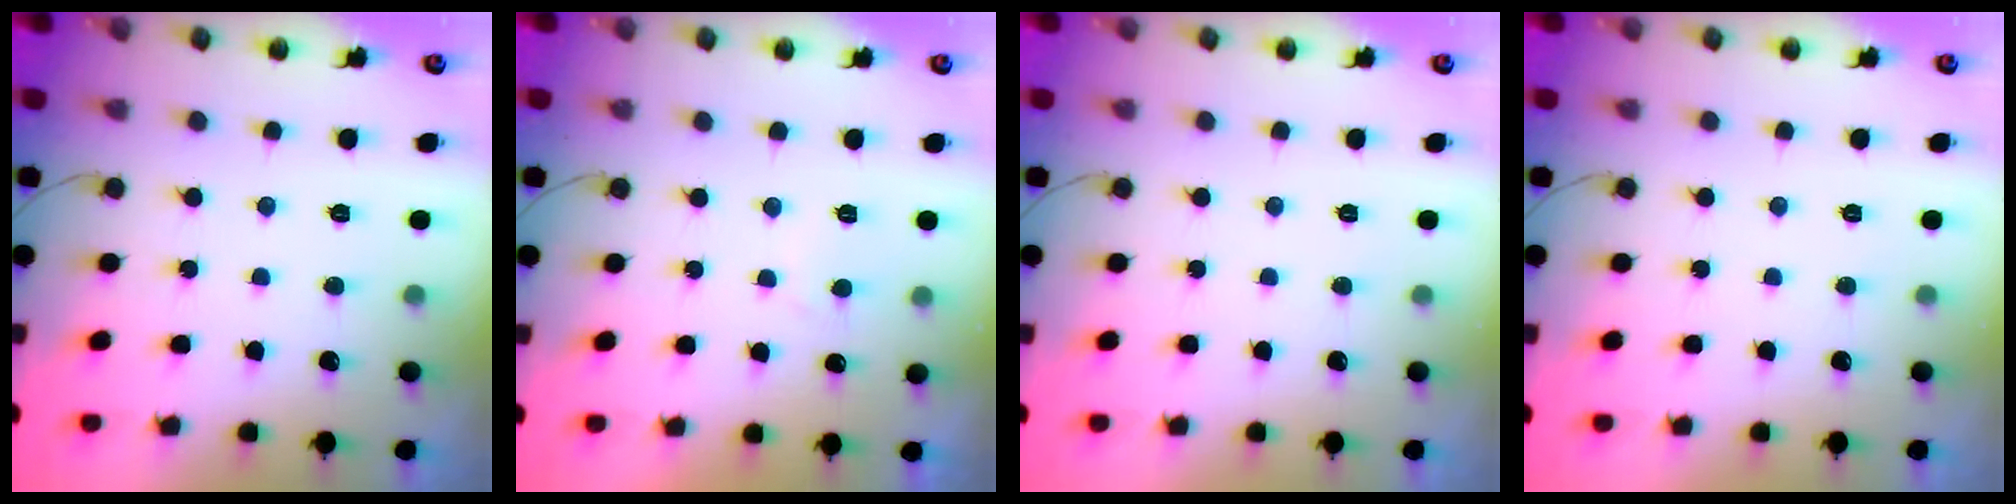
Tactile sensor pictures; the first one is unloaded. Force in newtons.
{"total": 2.0, "press": 1.9, "slide": 0.6}
{"total": 0.0}
{"total": 0.0}